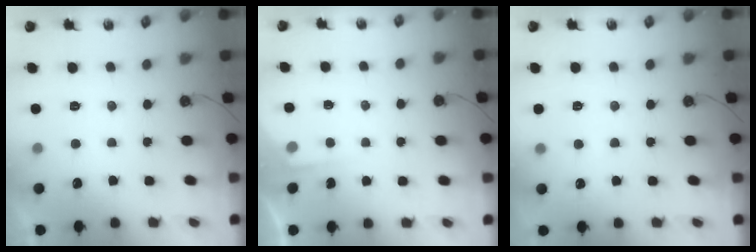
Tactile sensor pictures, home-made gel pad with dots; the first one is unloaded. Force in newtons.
{"total": 3.7, "press": 3.7, "slide": 0.4}
{"total": 2.8, "press": 2.8, "slide": 0.5}